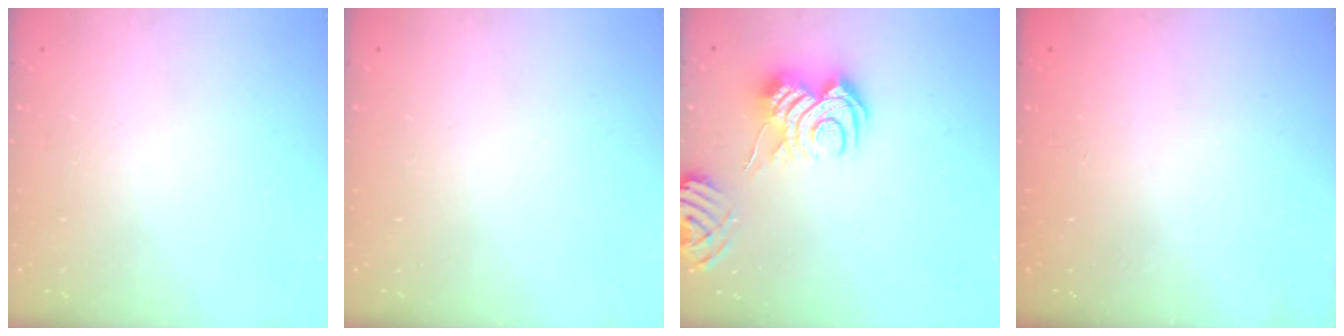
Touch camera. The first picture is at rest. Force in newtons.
{"total": 0.0}
{"total": 10.7, "press": 10.6, "slide": 1.2}
{"total": 2.5, "press": 2.4, "slide": 0.8}